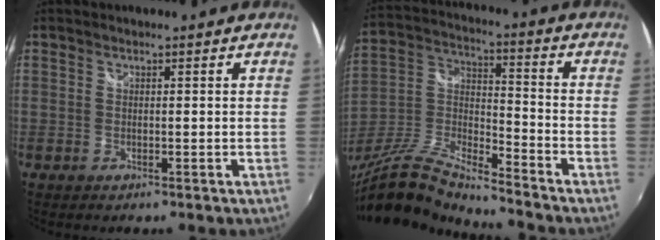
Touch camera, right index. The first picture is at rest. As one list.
[{"total": 16.9, "force": [-13.8, 2.2, 9.6], "torque": [-0.209, -0.028, -0.271]}]